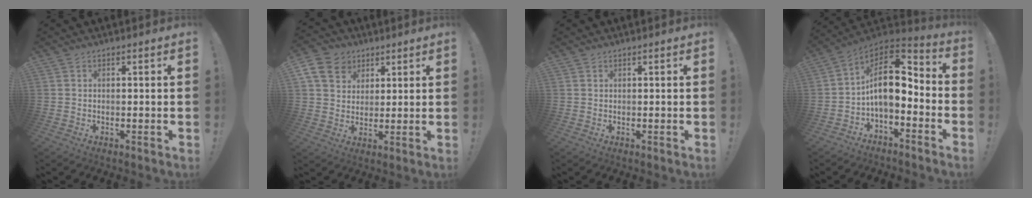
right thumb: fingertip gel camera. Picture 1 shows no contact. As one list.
[{"total": 10.8, "force": [4.9, 8.7, 4.1], "torque": [-0.053, -0.026, 0.099]}, {"total": 0.0}, {"total": 12.7, "force": [0.3, 7.1, 10.5], "torque": [-0.175, -0.001, 0.007]}]